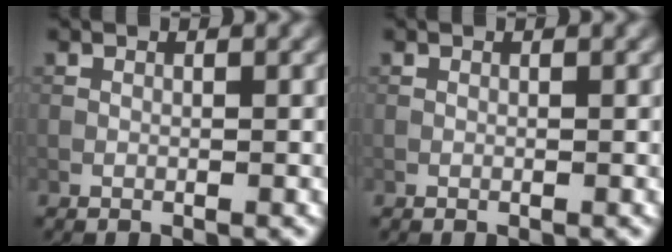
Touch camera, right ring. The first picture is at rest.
{"total": 0.0}